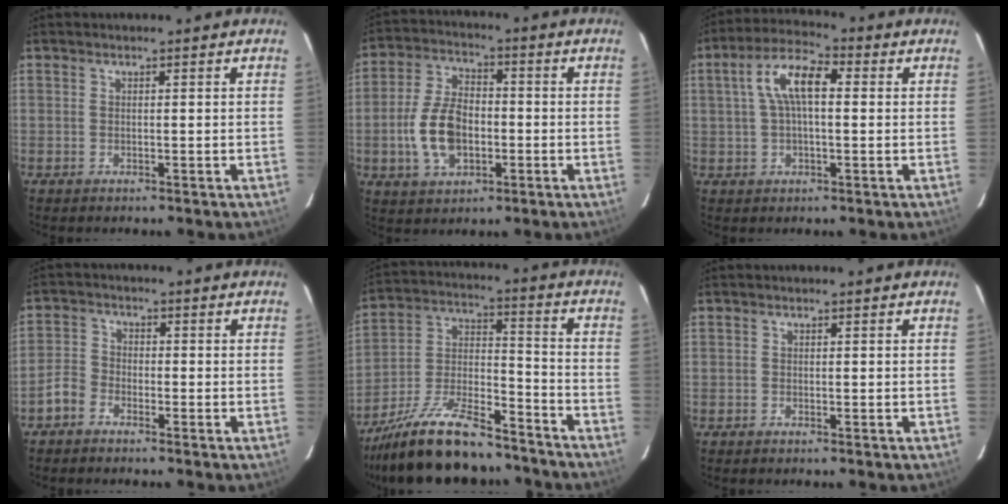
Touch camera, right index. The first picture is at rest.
{"total": 11.6, "force": [-2.6, 7.1, 8.8], "torque": [-0.180, 0.012, -0.039]}
{"total": 9.0, "force": [1.4, 3.6, 8.1], "torque": [-0.155, 0.025, 0.023]}
{"total": 3.6, "force": [-2.5, 2.3, 1.1], "torque": [-0.025, 0.012, -0.054]}
{"total": 21.2, "force": [-16.6, 6.8, 11.4], "torque": [-0.225, -0.005, -0.272]}
{"total": 0.0}